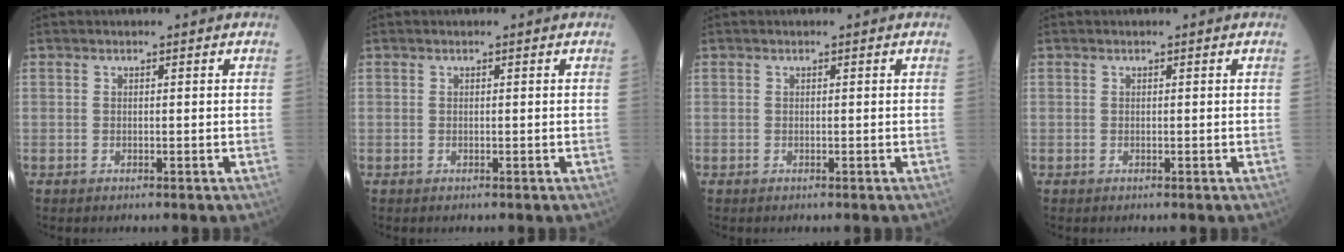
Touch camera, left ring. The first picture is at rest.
{"total": 0.0}
{"total": 0.0}
{"total": 0.0}